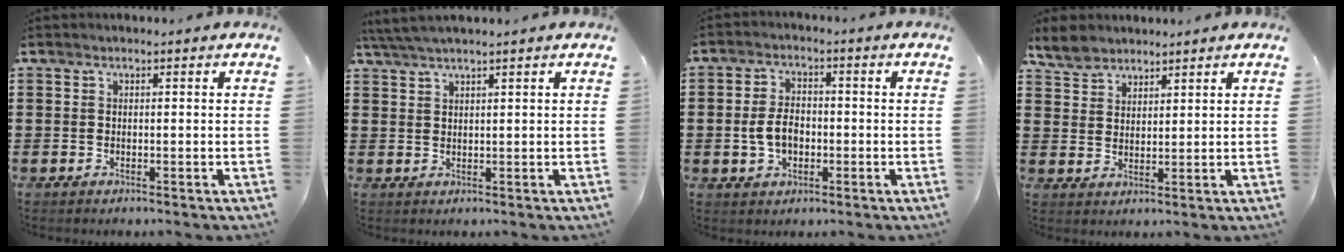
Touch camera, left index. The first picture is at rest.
{"total": 2.7, "force": [2.2, -0.1, 1.5], "torque": [-0.034, 0.002, 0.042]}
{"total": 4.9, "force": [-0.8, 3.0, 3.8], "torque": [-0.092, -0.001, -0.021]}
{"total": 4.2, "force": [3.6, 2.0, 0.9], "torque": [-0.033, 0.001, 0.068]}